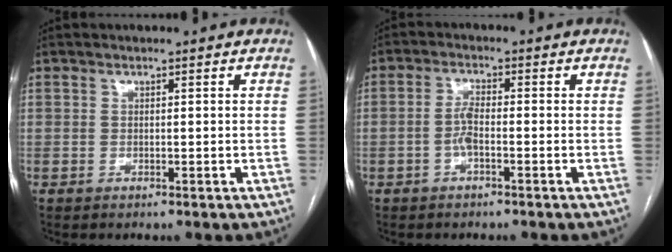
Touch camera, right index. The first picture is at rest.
{"total": 2.9, "force": [-1.0, 0.7, 2.6], "torque": [-0.055, 0.004, -0.021]}